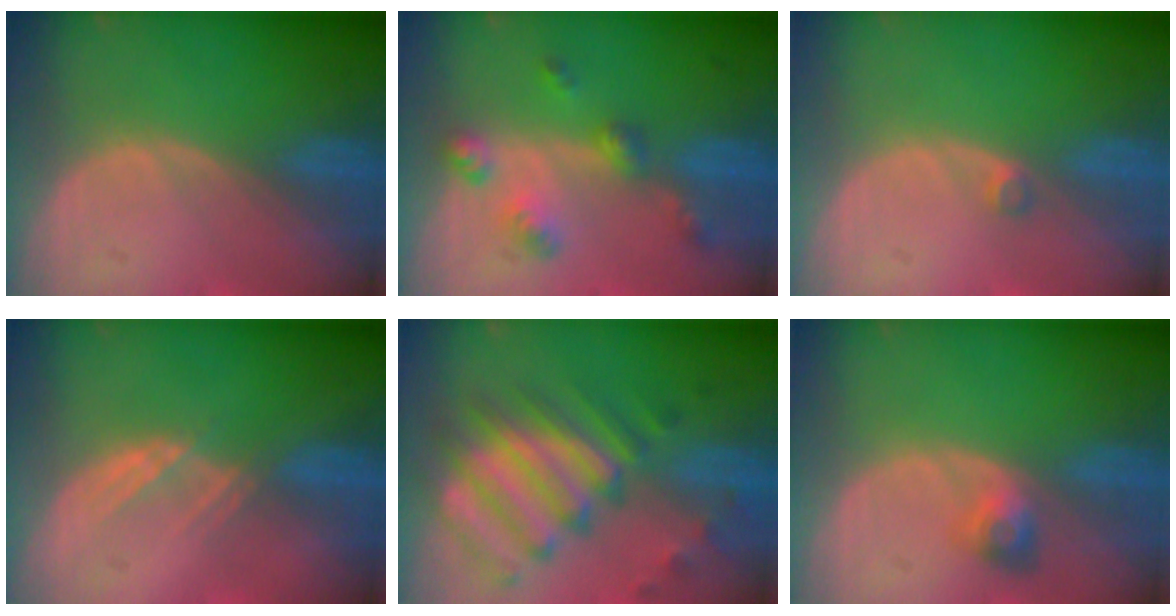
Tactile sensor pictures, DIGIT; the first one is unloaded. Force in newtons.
{"total": 6.3, "press": 5.5, "slide": 3.1}
{"total": 1.1, "press": 1.0, "slide": 0.6}
{"total": 2.6, "press": 2.5, "slide": 0.7}
{"total": 10.9, "press": 10.4, "slide": 3.4}
{"total": 3.0, "press": 2.7, "slide": 1.3}